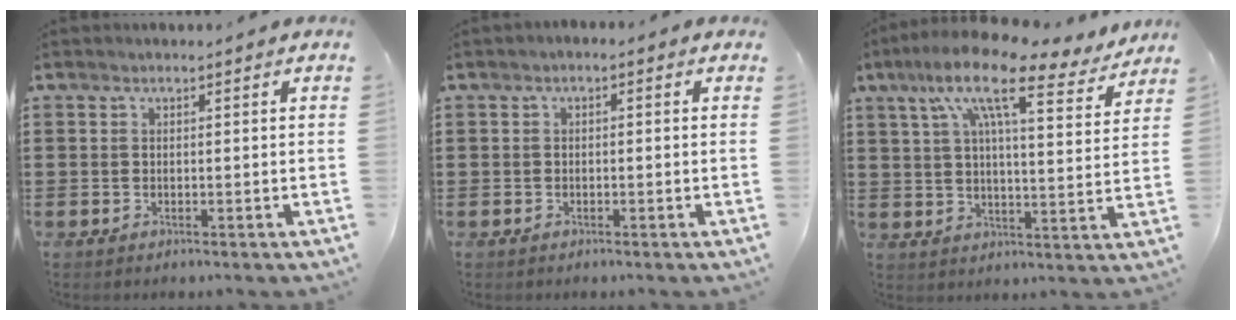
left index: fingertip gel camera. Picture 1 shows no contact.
{"total": 0.9, "force": [-0.7, 0.4, 0.5], "torque": [-0.011, -0.001, -0.013]}
{"total": 13.0, "force": [9.4, 2.3, 8.7], "torque": [-0.185, -0.034, 0.158]}